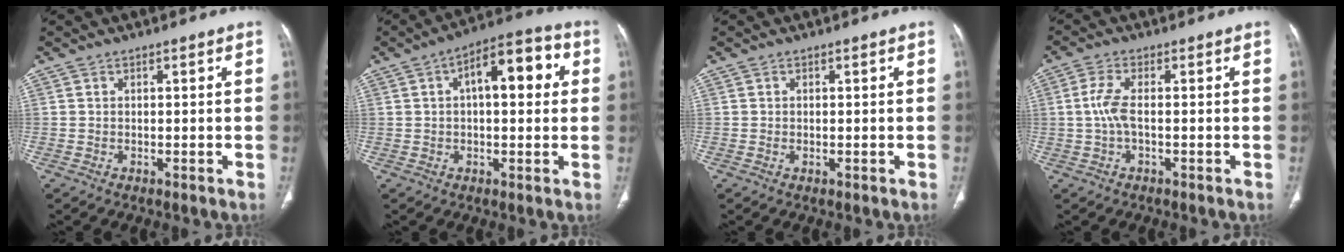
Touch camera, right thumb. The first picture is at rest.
{"total": 12.5, "force": [2.8, 5.7, 10.8], "torque": [-0.132, 0.027, 0.035]}
{"total": 0.5, "force": [-0.1, 0.3, 0.4], "torque": [-0.011, 0.001, 0.000]}
{"total": 4.3, "force": [-0.1, 1.5, 4.0], "torque": [-0.105, 0.005, -0.007]}